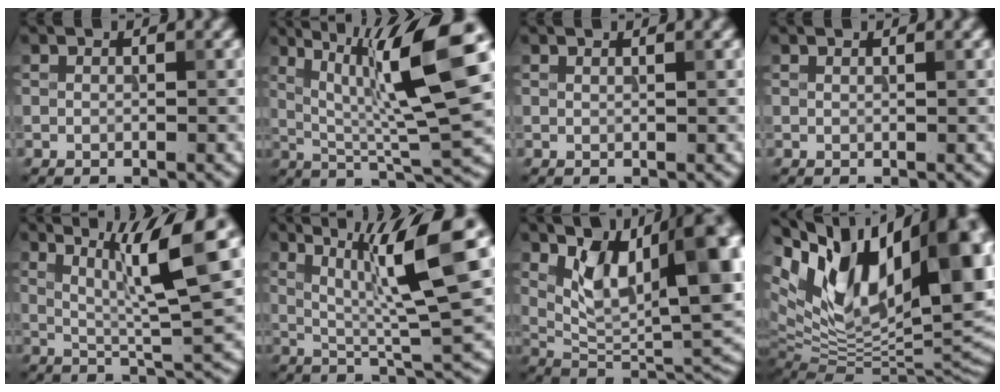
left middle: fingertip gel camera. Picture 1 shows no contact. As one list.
[{"total": 10.7, "force": [3.1, 1.8, 10.1], "torque": [-0.164, 0.003, 0.059]}, {"total": 1.0, "force": [0.6, 0.3, 0.7], "torque": [0.001, -0.002, 0.003]}, {"total": 0.7, "force": [0.5, 0.2, 0.5], "torque": [0.001, -0.002, 0.004]}, {"total": 8.7, "force": [3.0, 1.3, 8.1], "torque": [-0.129, 0.004, 0.056]}, {"total": 9.7, "force": [2.9, 1.4, 9.1], "torque": [-0.147, 0.003, 0.055]}, {"total": 12.4, "force": [4.2, 5.3, 10.4], "torque": [-0.163, -0.001, 0.077]}, {"total": 18.8, "force": [6.4, 10.0, 14.5], "torque": [-0.240, 0.008, 0.124]}]